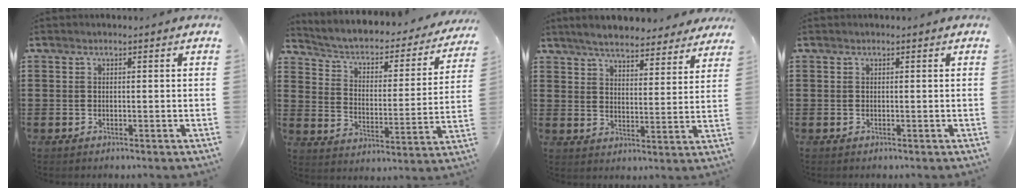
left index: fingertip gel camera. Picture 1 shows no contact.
{"total": 2.8, "force": [1.9, 1.4, 1.5], "torque": [-0.045, -0.023, 0.020]}
{"total": 5.5, "force": [5.3, 0.4, 1.4], "torque": [-0.050, -0.021, 0.095]}
{"total": 0.0}